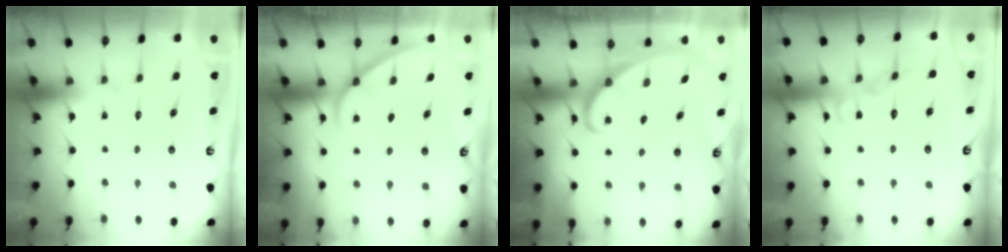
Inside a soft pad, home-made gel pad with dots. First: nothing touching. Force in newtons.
{"total": 2.9, "press": 2.8, "slide": 0.3}
{"total": 2.0, "press": 2.0, "slide": 0.1}
{"total": 7.1, "press": 7.1, "slide": 0.6}